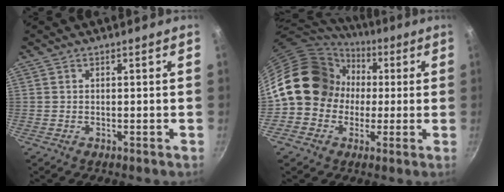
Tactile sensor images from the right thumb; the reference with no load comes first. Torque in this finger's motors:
{"motor_torque": [2.59, 2.42, 0.97, -0.98, 0.19]}